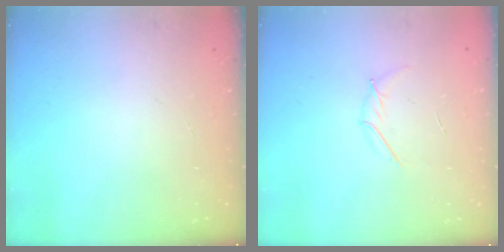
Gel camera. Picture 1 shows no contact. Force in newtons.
{"total": 3.9, "press": 3.7, "slide": 1.1}